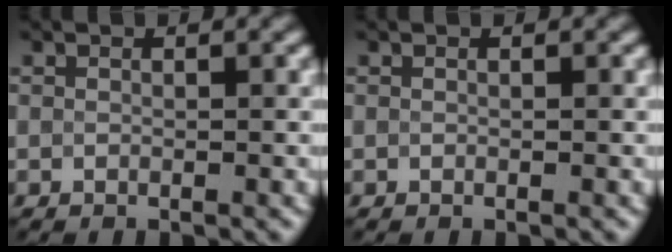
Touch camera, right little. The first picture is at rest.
{"total": 0.0}